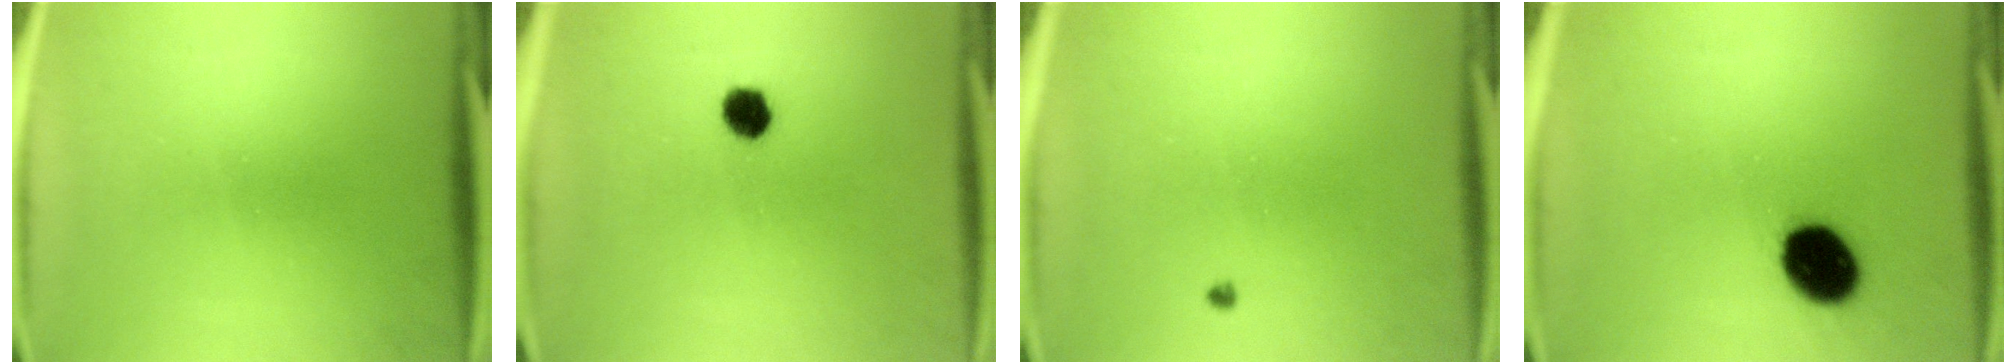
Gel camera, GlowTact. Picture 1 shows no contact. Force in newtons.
{"total": 3.9}
{"total": 0.7}
{"total": 11.5}